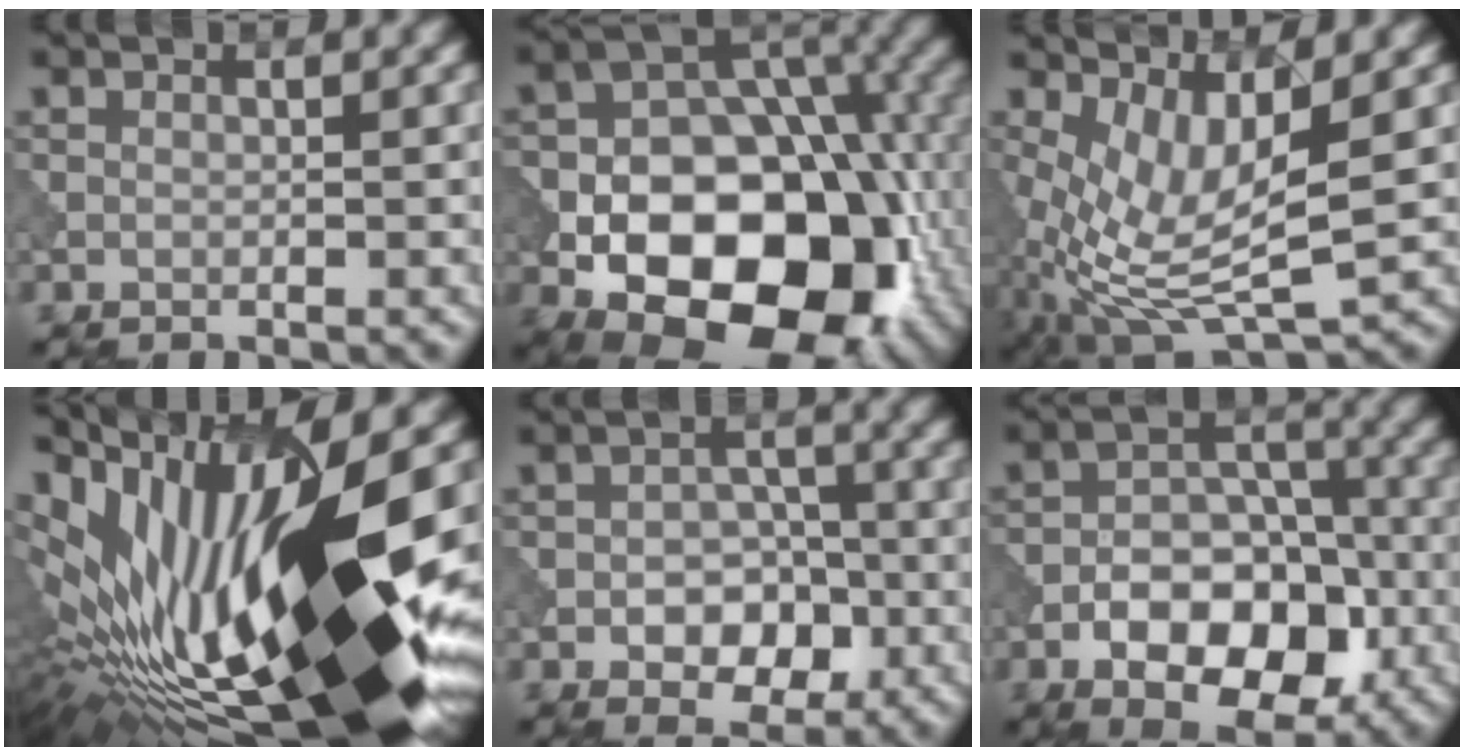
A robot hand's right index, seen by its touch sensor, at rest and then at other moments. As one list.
[{"total": 18.0, "force": [-5.3, 11.4, 12.8], "torque": [-0.166, -0.006, -0.088]}, {"total": 7.9, "force": [-0.5, 3.3, 7.2], "torque": [-0.163, -0.016, -0.003]}, {"total": 20.0, "force": [0.8, 6.7, 18.8], "torque": [-0.326, -0.010, 0.001]}, {"total": 5.4, "force": [-1.9, 3.5, 3.6], "torque": [-0.036, 0.005, -0.032]}, {"total": 9.2, "force": [-3.8, 5.5, 6.3], "torque": [-0.095, 0.000, -0.065]}]